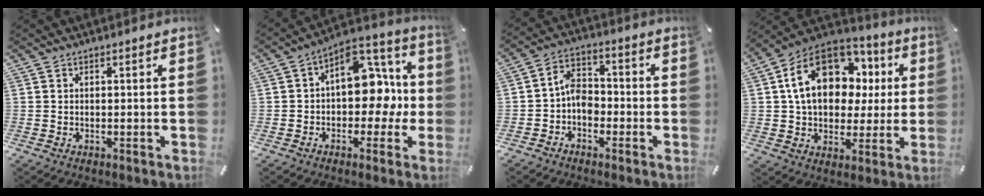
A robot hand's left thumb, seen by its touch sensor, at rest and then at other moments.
{"total": 14.5, "force": [1.1, 10.2, 10.3], "torque": [-0.120, -0.002, 0.021]}
{"total": 6.2, "force": [-2.0, 4.8, 3.4], "torque": [-0.073, 0.018, -0.036]}
{"total": 19.5, "force": [6.1, 14.2, 11.9], "torque": [-0.201, -0.014, 0.112]}